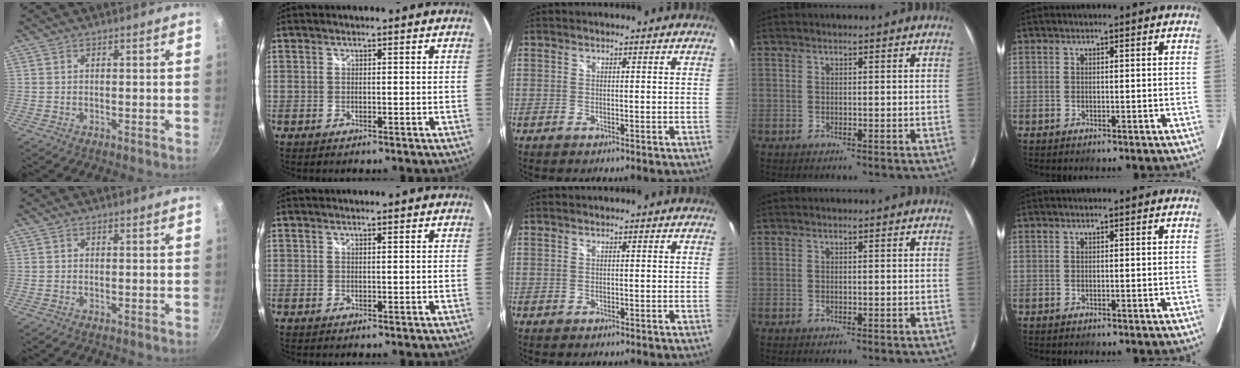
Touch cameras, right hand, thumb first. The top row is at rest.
{}